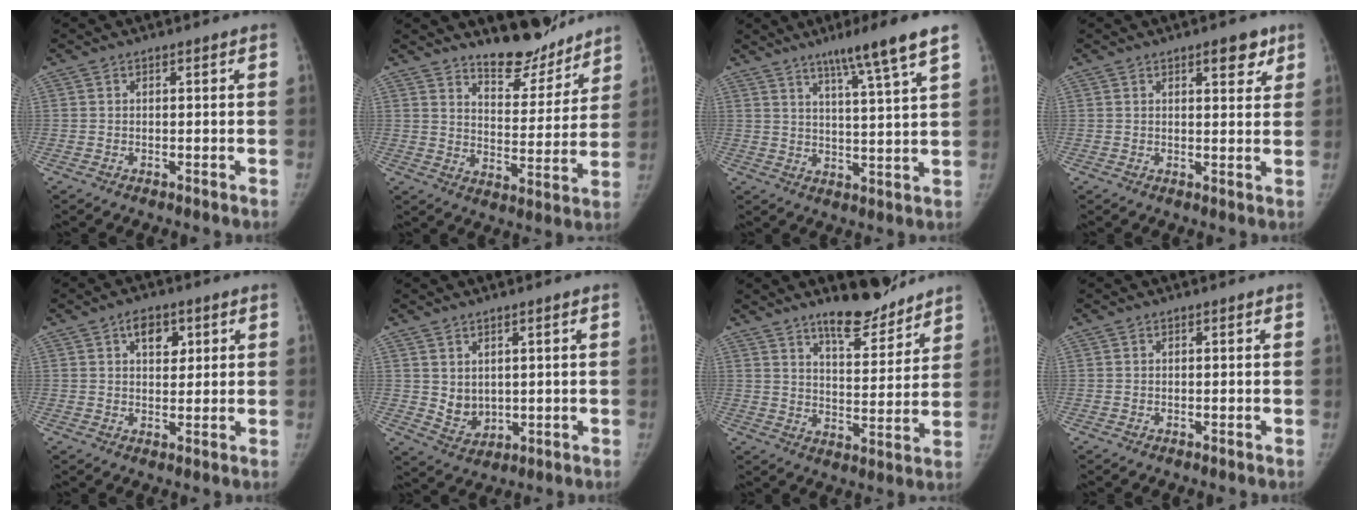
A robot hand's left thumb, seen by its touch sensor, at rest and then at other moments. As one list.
[{"total": 11.7, "force": [10.5, 3.9, 3.5], "torque": [-0.017, -0.083, 0.165]}, {"total": 10.8, "force": [7.0, -0.5, 8.2], "torque": [-0.129, -0.034, 0.109]}, {"total": 4.7, "force": [2.9, 1.9, 3.2], "torque": [-0.025, -0.015, 0.037]}, {"total": 5.3, "force": [2.4, 3.3, 3.4], "torque": [-0.029, -0.009, 0.034]}, {"total": 4.6, "force": [1.7, 3.3, 2.7], "torque": [-0.032, -0.022, 0.047]}, {"total": 11.3, "force": [9.5, 3.2, 5.3], "torque": [-0.053, -0.069, 0.151]}, {"total": 0.0}]